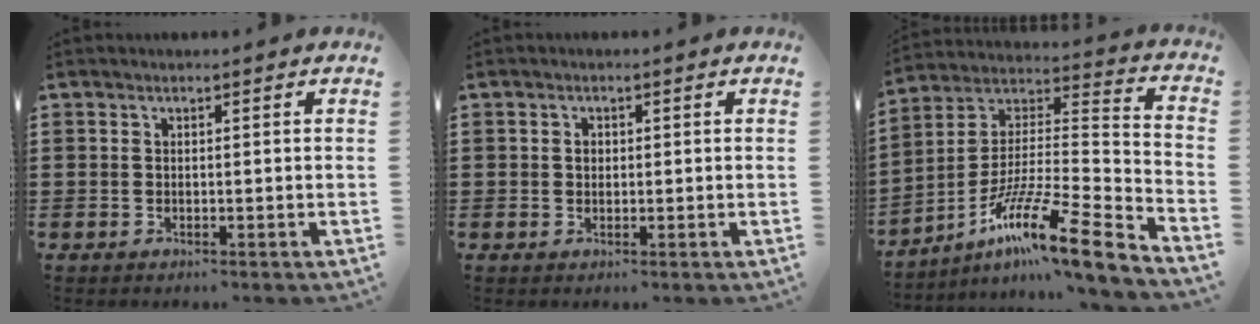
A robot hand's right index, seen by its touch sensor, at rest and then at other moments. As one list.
[{"total": 1.0, "force": [0.1, 0.8, 0.6], "torque": [-0.013, 0.004, 0.003]}, {"total": 14.5, "force": [-9.8, 2.0, 10.6], "torque": [-0.176, 0.006, -0.180]}]